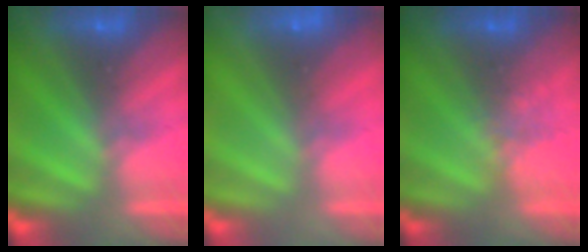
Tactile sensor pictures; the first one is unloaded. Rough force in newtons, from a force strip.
{"total": 2.4}
{"total": 2.3}